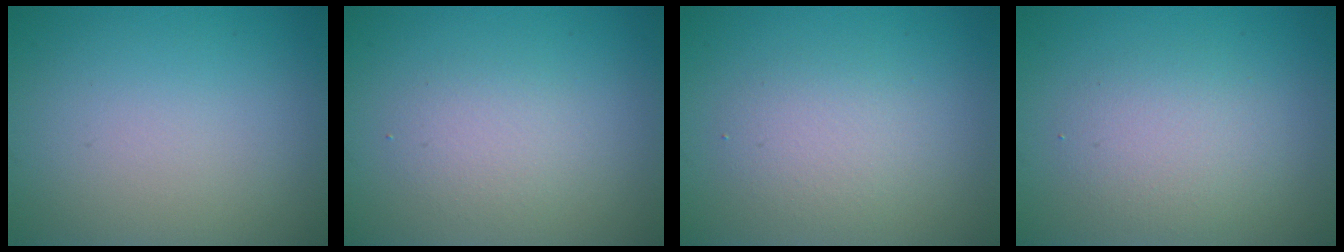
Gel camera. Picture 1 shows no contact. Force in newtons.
{"total": 2.0, "press": 2.0, "slide": 0.1}
{"total": 2.4, "press": 2.4, "slide": 0.2}
{"total": 3.0, "press": 3.0, "slide": 0.2}